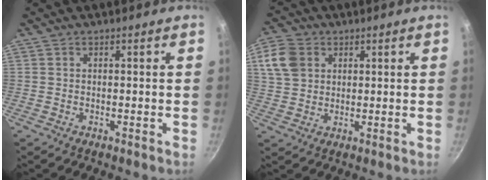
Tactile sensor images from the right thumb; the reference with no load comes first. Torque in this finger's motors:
{"motor_torque": [0.10, 0.20, 0.74, 0.59, 0.05]}